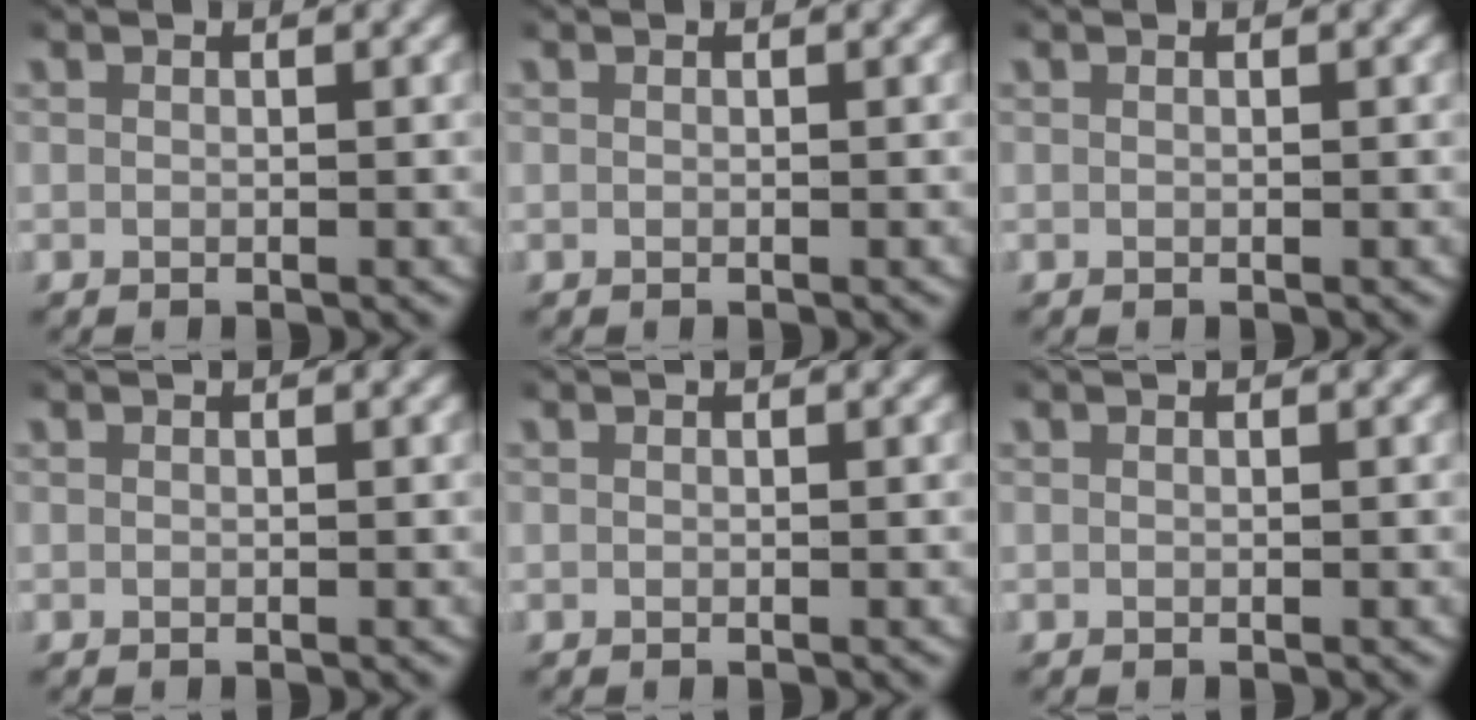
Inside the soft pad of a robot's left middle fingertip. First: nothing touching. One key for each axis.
{"total": 0.0}
{"total": 0.0}
{"total": 0.0}
{"total": 0.0}
{"total": 0.0}